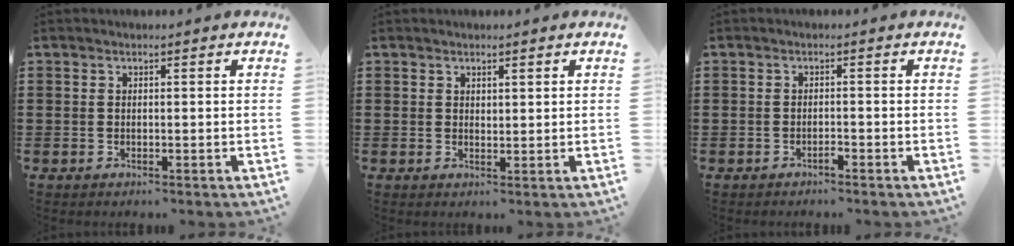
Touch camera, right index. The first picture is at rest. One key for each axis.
{"total": 1.1, "fx": 0.9, "fy": 0.4, "fz": 0.3, "tx": -0.006, "ty": 0.002, "tz": 0.017}
{"total": 1.1, "fx": -0.9, "fy": 0.1, "fz": 0.5, "tx": -0.013, "ty": -0.002, "tz": -0.018}